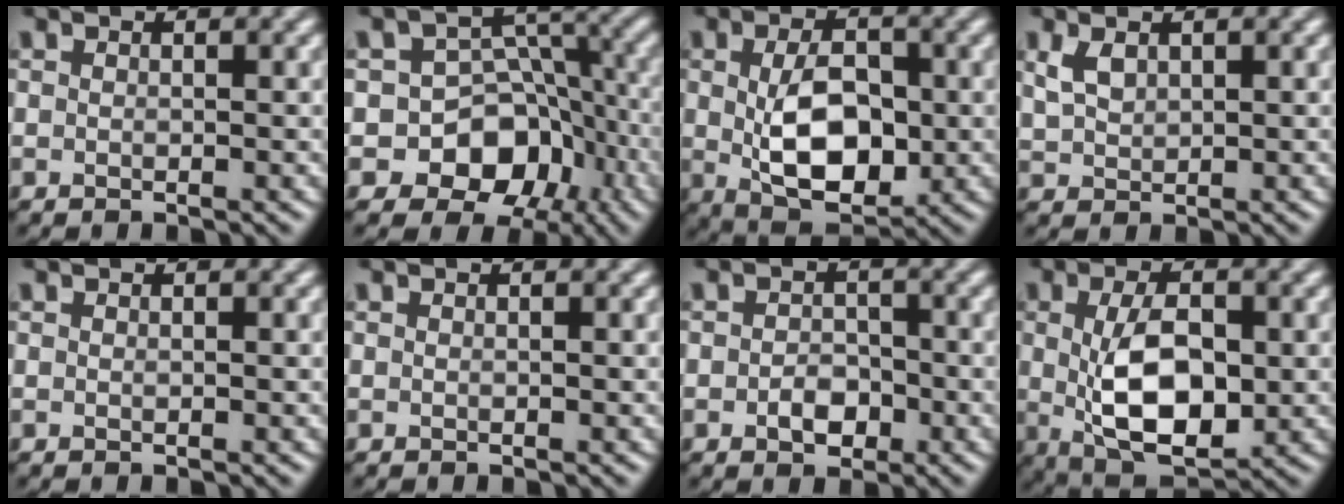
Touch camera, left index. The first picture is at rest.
{"total": 11.9, "force": [-5.7, 9.7, 3.6], "torque": [-0.039, 0.007, -0.112]}
{"total": 7.1, "force": [0.0, 4.1, 5.8], "torque": [-0.108, -0.003, 0.004]}
{"total": 1.9, "force": [1.4, 1.0, 0.9], "torque": [-0.024, 0.006, 0.030]}
{"total": 0.0}
{"total": 0.0}
{"total": 2.2, "force": [-0.8, 1.5, 1.3], "torque": [-0.017, 0.005, -0.015]}
{"total": 7.8, "force": [0.1, 4.0, 6.7], "torque": [-0.135, -0.004, 0.006]}